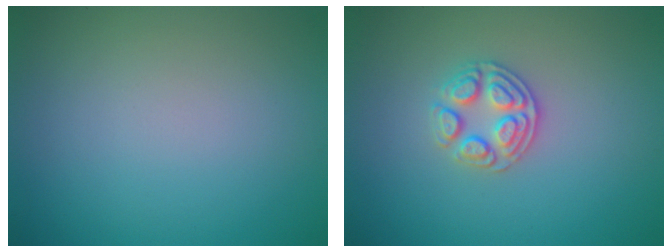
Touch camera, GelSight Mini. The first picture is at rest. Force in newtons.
{"total": 2.7, "press": 2.6, "slide": 0.8}